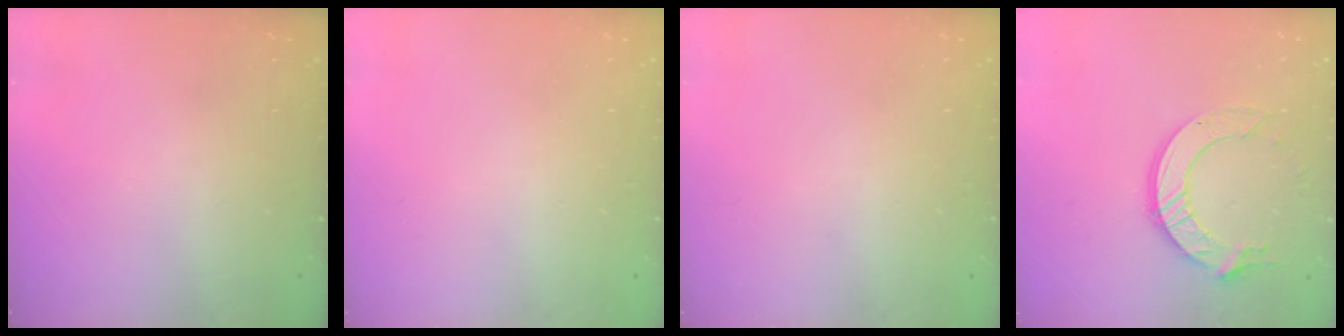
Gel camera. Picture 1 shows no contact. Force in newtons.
{"total": 0.0}
{"total": 0.0}
{"total": 11.8, "press": 11.8, "slide": 1.1}